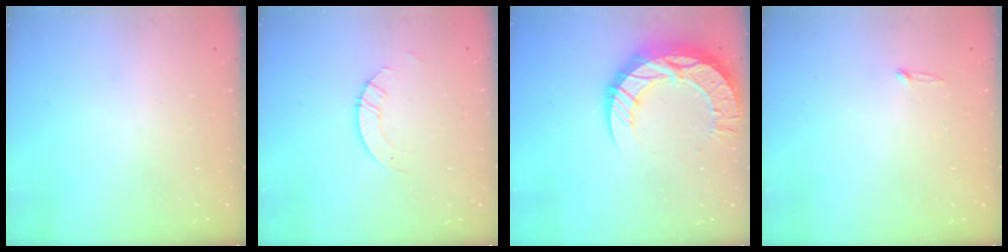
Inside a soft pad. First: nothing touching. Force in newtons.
{"total": 2.9, "press": 2.9, "slide": 0.3}
{"total": 18.2, "press": 18.2, "slide": 1.4}
{"total": 2.5, "press": 2.5, "slide": 0.2}